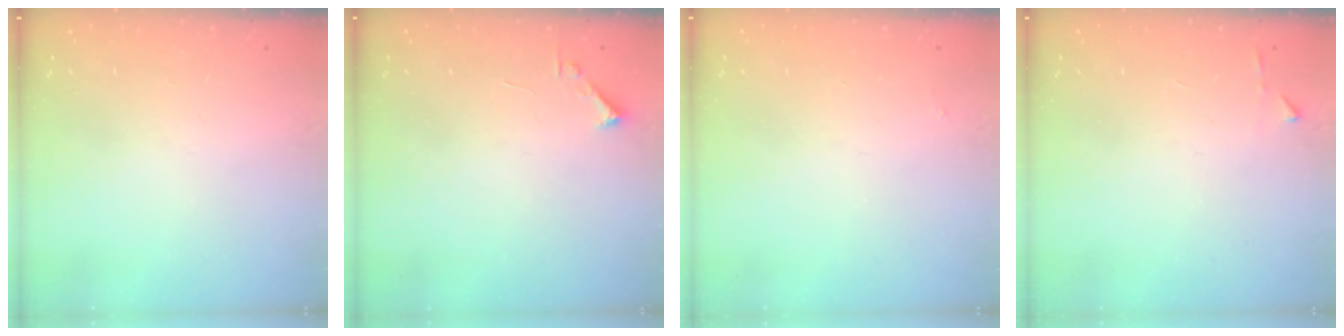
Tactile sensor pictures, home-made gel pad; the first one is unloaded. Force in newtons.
{"total": 1.7, "press": 1.7, "slide": 0.2}
{"total": 1.9, "press": 1.9, "slide": 0.3}
{"total": 3.2, "press": 3.2, "slide": 0.4}